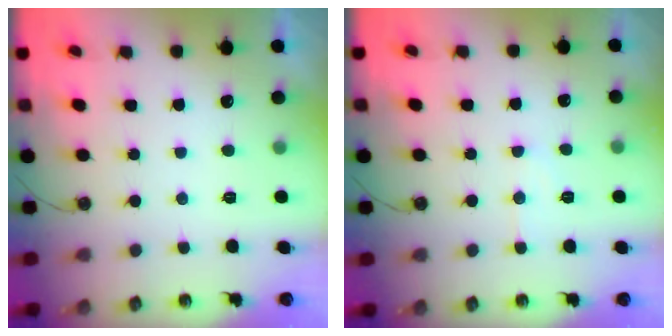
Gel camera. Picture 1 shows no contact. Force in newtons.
{"total": 5.9, "press": 5.9, "slide": 0.3}